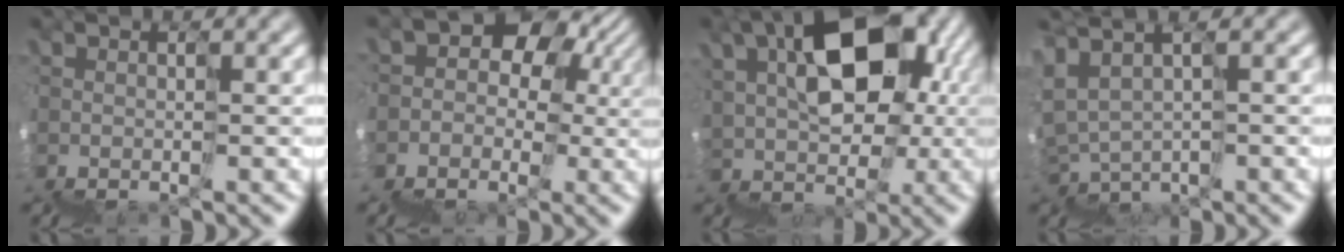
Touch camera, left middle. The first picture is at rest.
{"total": 7.8, "force": [-0.7, 7.5, 1.9], "torque": [-0.018, 0.044, -0.027]}
{"total": 10.2, "force": [5.5, 6.9, 5.0], "torque": [-0.068, 0.034, 0.092]}
{"total": 2.9, "force": [2.2, -0.6, -1.8], "torque": [0.005, 0.026, 0.029]}